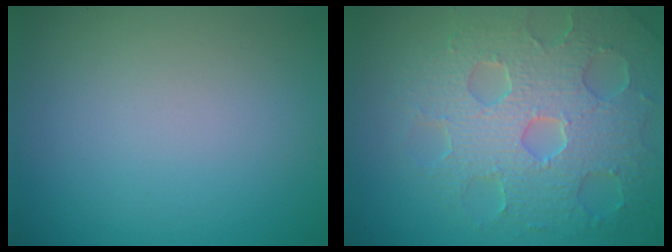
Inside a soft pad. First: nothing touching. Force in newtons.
{"total": 7.8, "press": 6.0, "slide": 5.1}